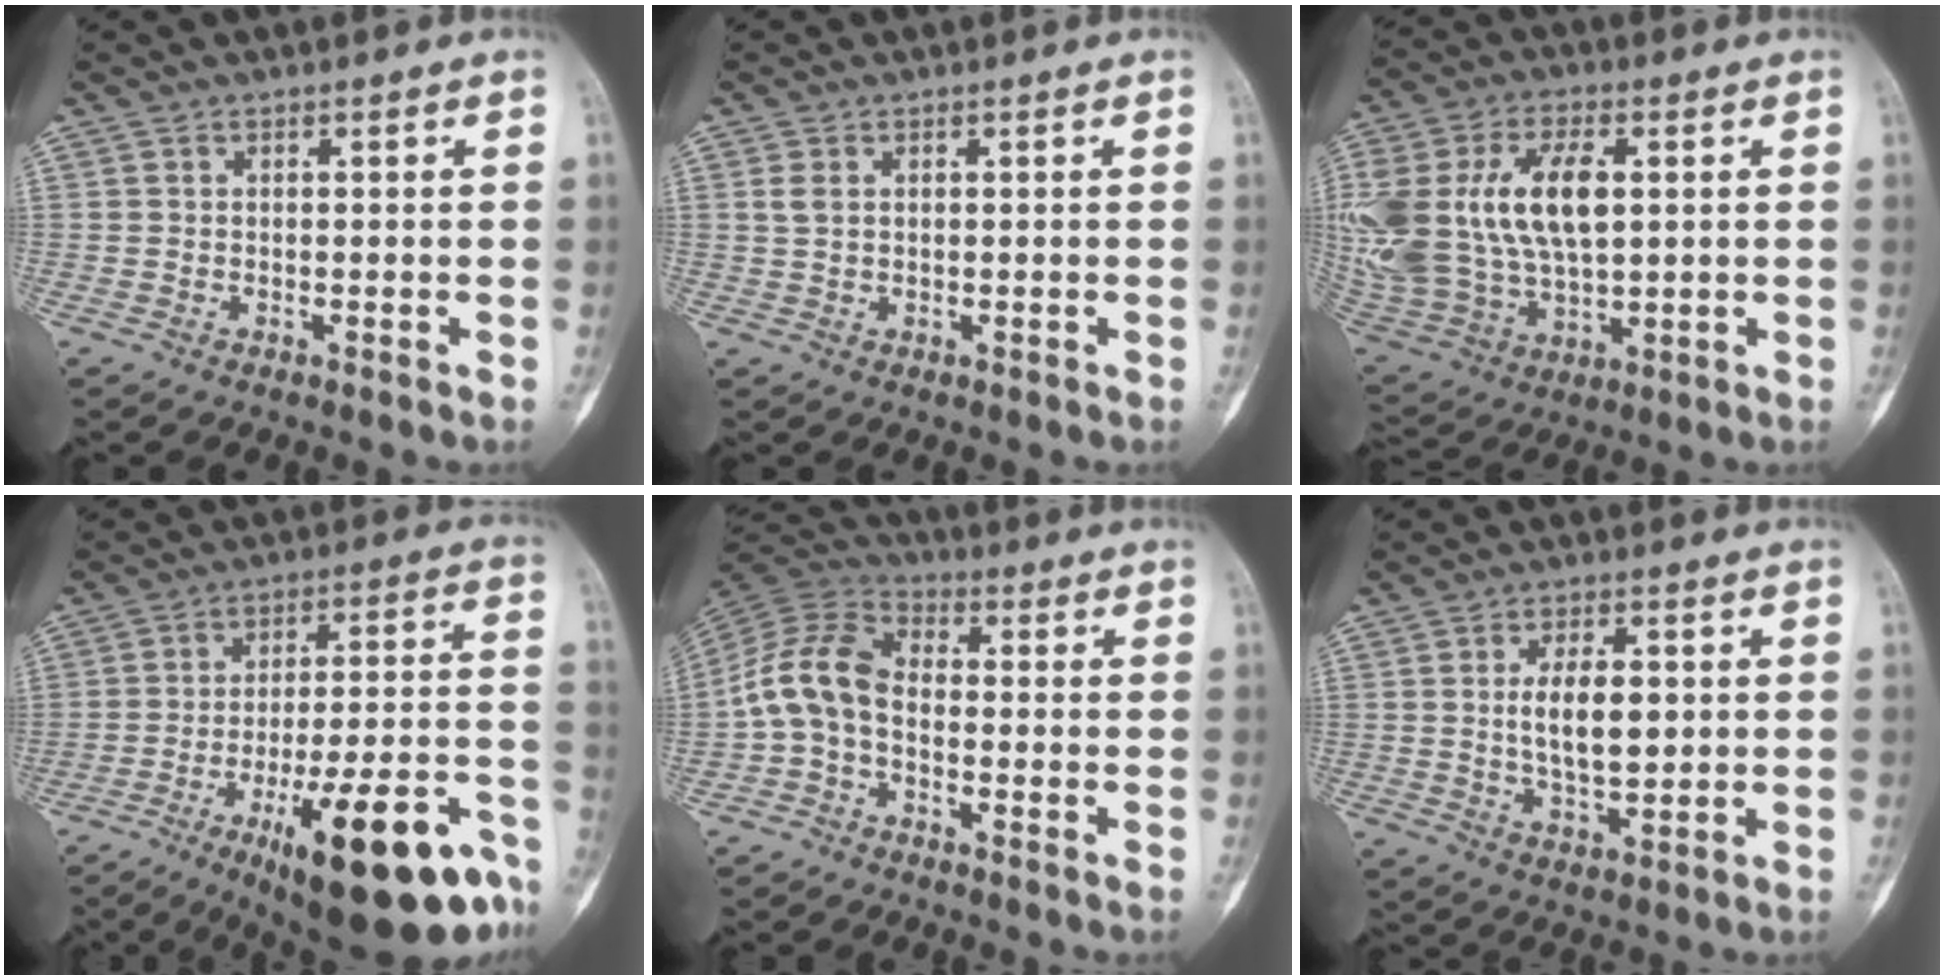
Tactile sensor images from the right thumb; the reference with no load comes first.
{"total": 2.1, "force": [0.6, 1.4, 1.5], "torque": [-0.036, 0.003, 0.014]}
{"total": 24.8, "force": [4.3, 14.5, 19.7], "torque": [-0.434, 0.005, 0.090]}
{"total": 24.3, "force": [-13.1, 6.4, 19.3], "torque": [-0.223, 0.072, -0.189]}
{"total": 9.6, "force": [-1.9, 6.1, 7.1], "torque": [-0.140, 0.033, -0.054]}
{"total": 8.7, "force": [0.8, 4.3, 7.6], "torque": [-0.116, -0.008, 0.017]}